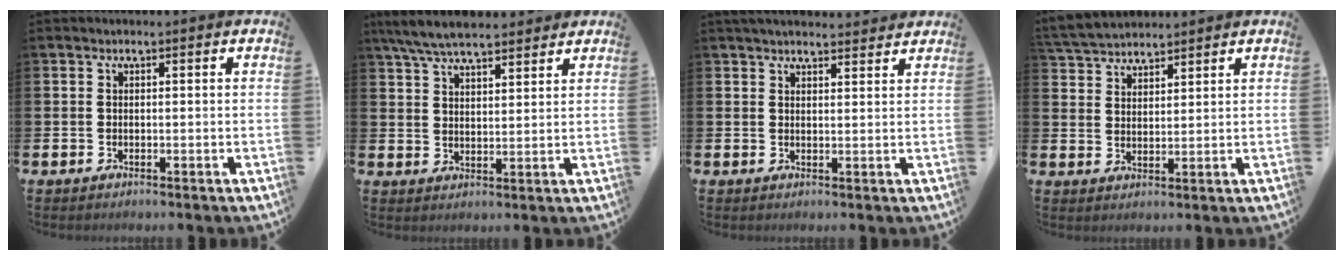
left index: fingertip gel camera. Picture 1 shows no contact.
{"total": 6.8, "force": [6.3, 1.3, 2.2], "torque": [-0.062, -0.020, 0.116]}
{"total": 3.1, "force": [3.1, 0.4, 0.5], "torque": [-0.009, -0.014, 0.055]}
{"total": 4.4, "force": [4.3, 0.9, 0.1], "torque": [-0.021, -0.016, 0.079]}